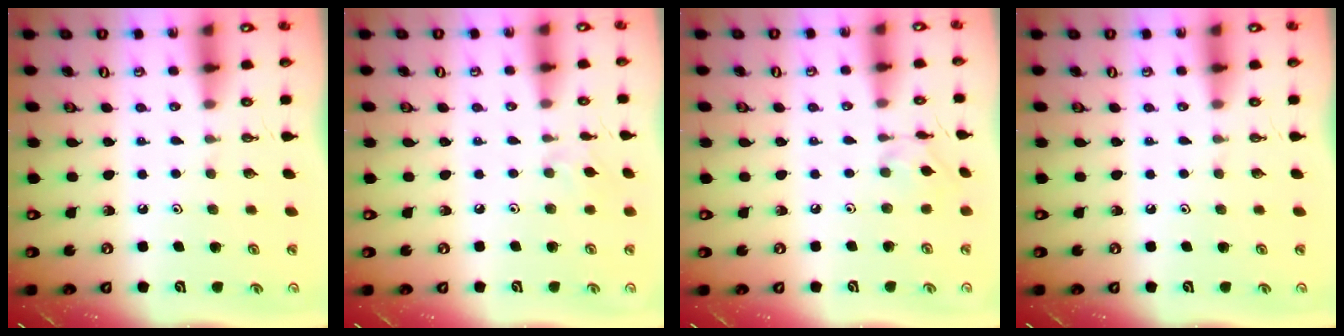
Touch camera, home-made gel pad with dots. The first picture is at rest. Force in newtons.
{"total": 5.3, "press": 5.2, "slide": 0.9}
{"total": 2.6, "press": 2.6, "slide": 0.3}
{"total": 0.0}